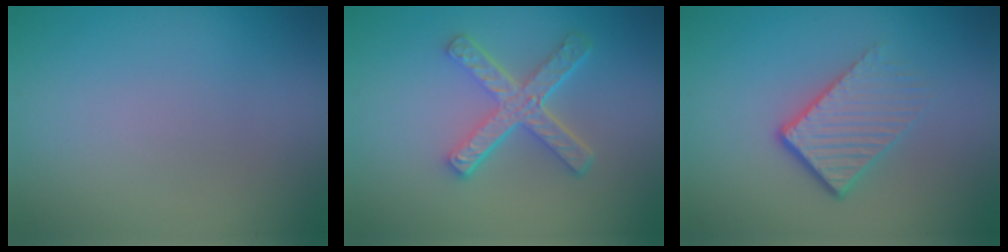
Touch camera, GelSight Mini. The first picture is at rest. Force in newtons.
{"total": 4.9, "press": 3.5, "slide": 3.4}
{"total": 4.2, "press": 2.7, "slide": 3.2}